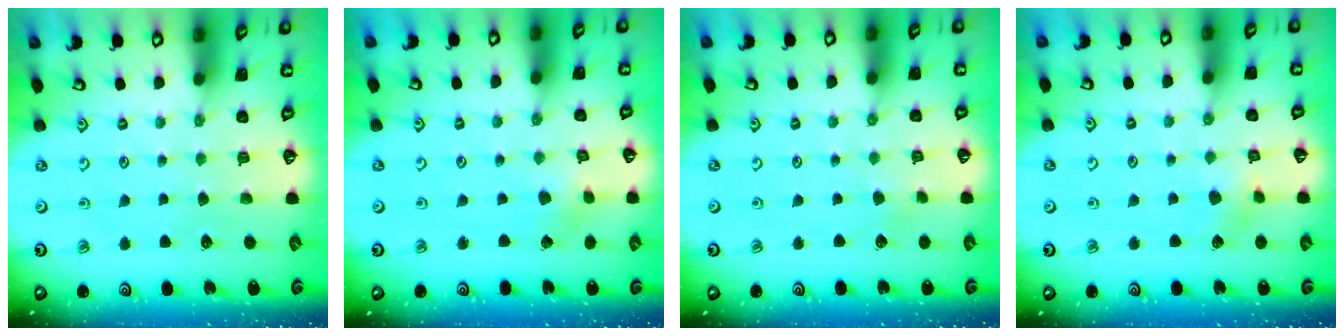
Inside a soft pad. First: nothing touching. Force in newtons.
{"total": 1.8, "press": 1.8, "slide": 0.3}
{"total": 1.7, "press": 1.7, "slide": 0.1}
{"total": 5.0, "press": 4.9, "slide": 0.8}